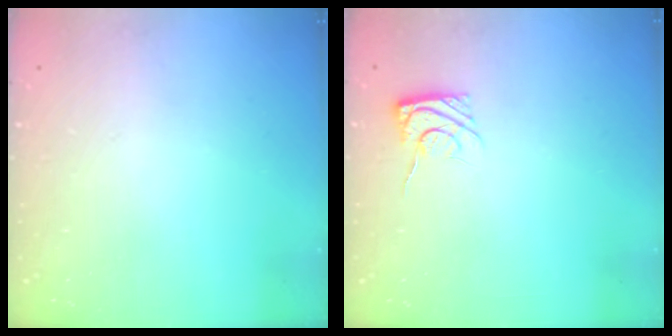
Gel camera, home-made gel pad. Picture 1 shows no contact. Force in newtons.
{"total": 6.1, "press": 5.9, "slide": 1.6}